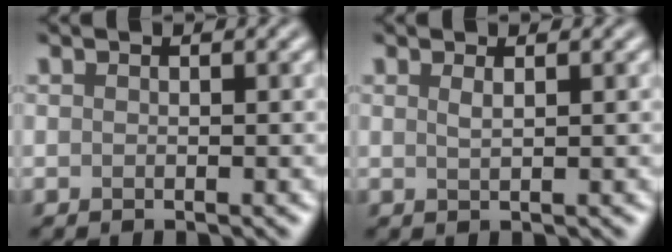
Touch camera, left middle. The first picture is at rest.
{"total": 1.0, "force": [0.5, 0.3, 0.8], "torque": [-0.009, 0.001, 0.007]}